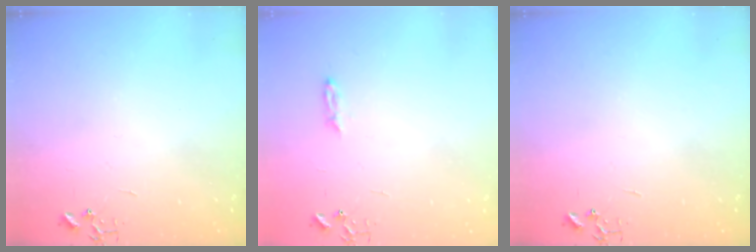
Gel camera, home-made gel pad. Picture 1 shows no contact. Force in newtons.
{"total": 3.2, "press": 3.2, "slide": 0.4}
{"total": 0.0}